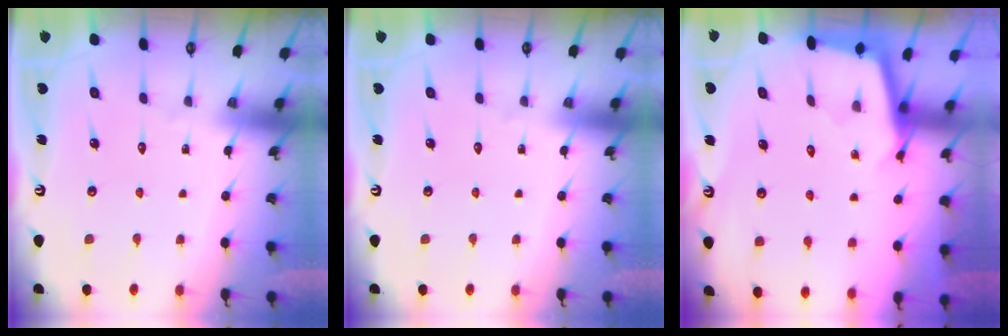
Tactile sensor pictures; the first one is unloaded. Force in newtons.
{"total": 0.0}
{"total": 2.3, "press": 2.3, "slide": 0.2}